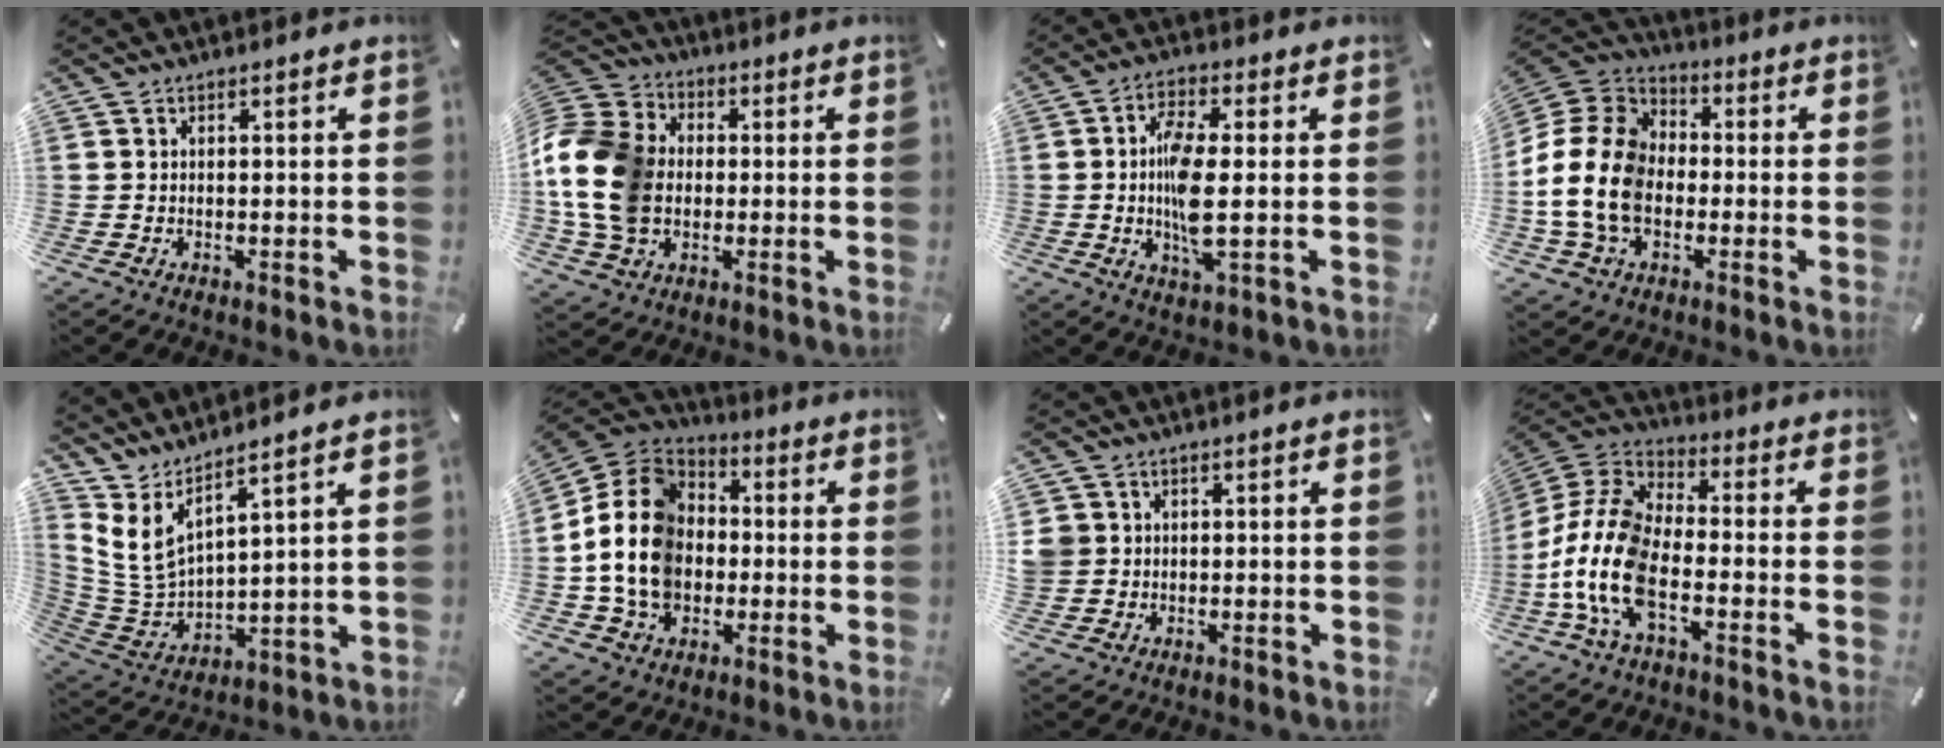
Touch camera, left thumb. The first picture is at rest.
{"total": 16.5, "force": [-1.2, 13.3, 9.7], "torque": [-0.235, 0.017, -0.025]}
{"total": 9.6, "force": [-0.3, 3.1, 9.1], "torque": [-0.194, -0.010, -0.008]}
{"total": 16.5, "force": [-3.4, 13.2, 9.3], "torque": [-0.219, 0.031, -0.066]}
{"total": 8.6, "force": [6.1, 3.7, 4.8], "torque": [-0.124, -0.048, 0.117]}
{"total": 16.6, "force": [-2.7, 14.1, 8.4], "torque": [-0.200, 0.022, -0.049]}
{"total": 4.2, "force": [0.9, 4.1, 0.4], "torque": [-0.022, 0.006, 0.018]}
{"total": 14.8, "force": [-4.9, 7.9, 11.5], "torque": [-0.279, -0.007, -0.096]}